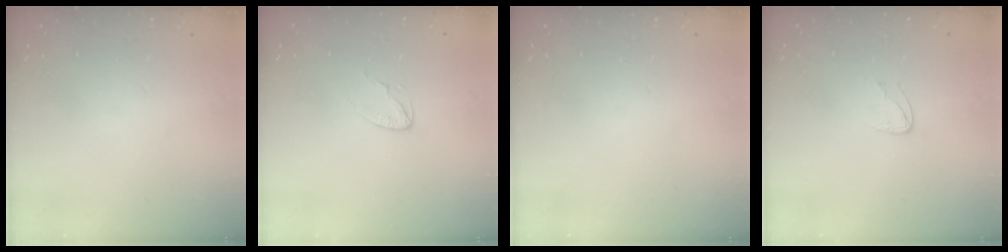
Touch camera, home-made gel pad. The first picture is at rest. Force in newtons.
{"total": 3.4, "press": 3.4, "slide": 0.3}
{"total": 0.0}
{"total": 3.2, "press": 3.2, "slide": 0.2}